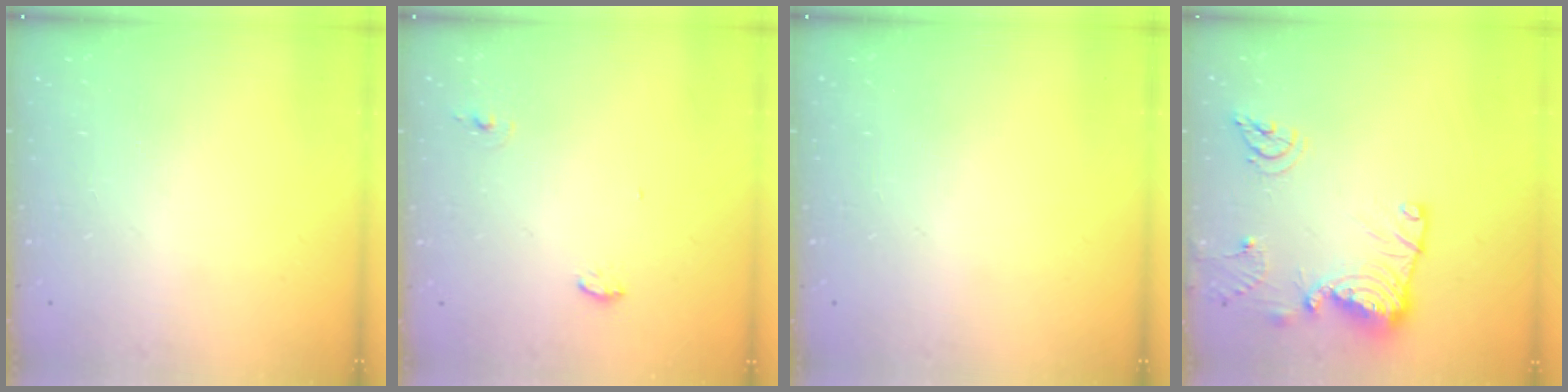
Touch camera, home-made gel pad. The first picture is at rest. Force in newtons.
{"total": 5.1, "press": 4.5, "slide": 2.4}
{"total": 0.0}
{"total": 14.1, "press": 14.0, "slide": 1.1}